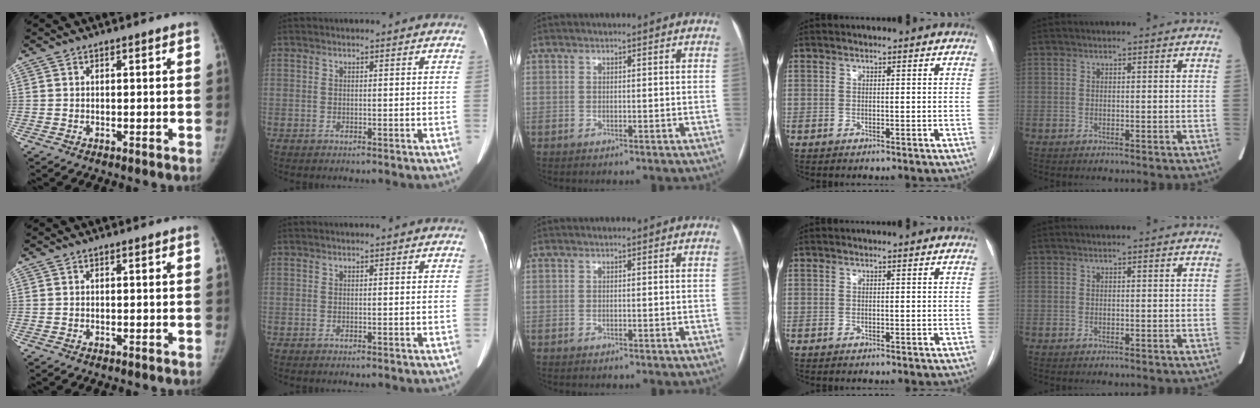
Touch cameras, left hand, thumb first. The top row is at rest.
{}